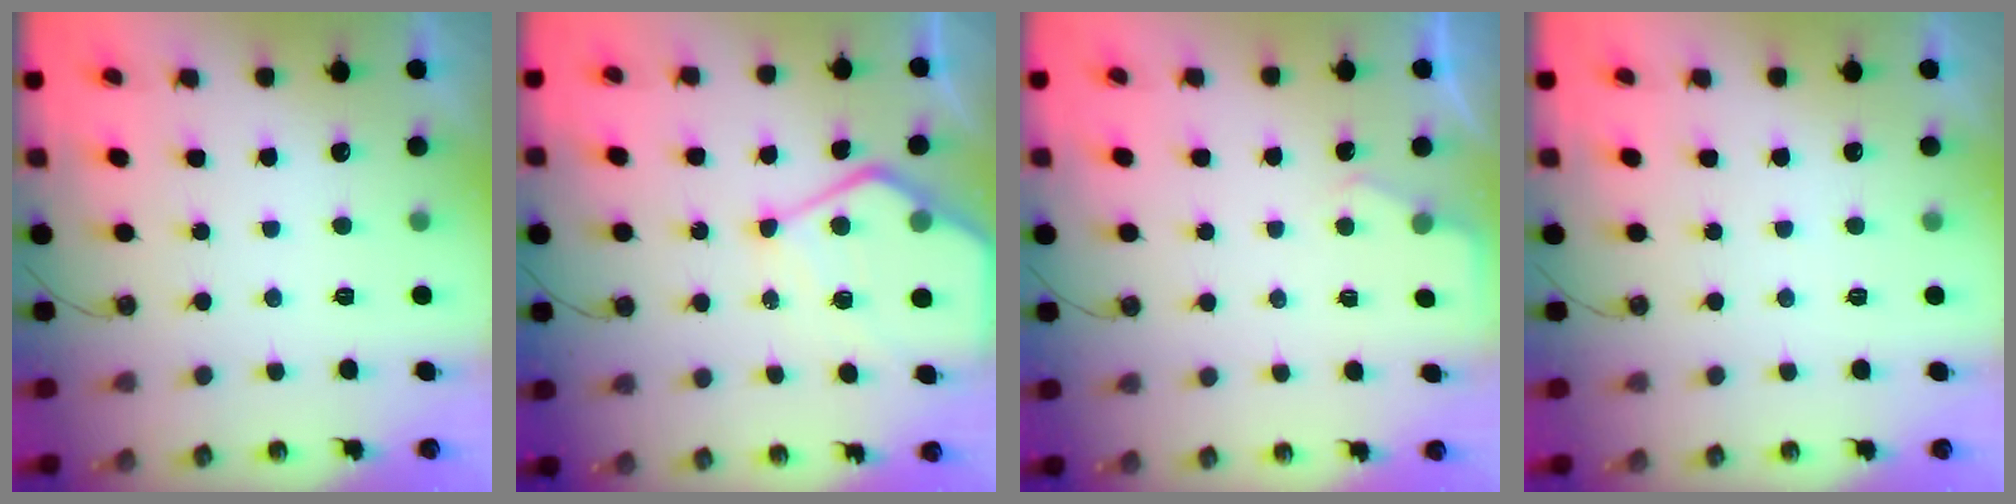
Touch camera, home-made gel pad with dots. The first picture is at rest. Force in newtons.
{"total": 13.5, "press": 13.5, "slide": 1.3}
{"total": 3.1, "press": 3.0, "slide": 0.5}
{"total": 2.8, "press": 2.8, "slide": 0.5}